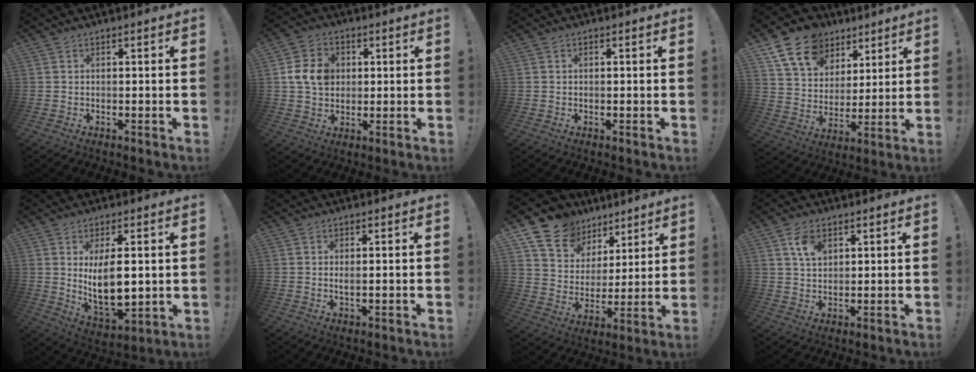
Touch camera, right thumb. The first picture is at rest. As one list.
[{"total": 13.6, "force": [1.9, 10.4, 8.6], "torque": [-0.158, 0.002, 0.037]}, {"total": 0.0}, {"total": 16.0, "force": [9.3, 11.3, 6.5], "torque": [-0.101, -0.049, 0.180]}, {"total": 13.4, "force": [2.6, 5.7, 11.9], "torque": [-0.206, -0.034, 0.041]}, {"total": 1.5, "force": [0.5, 0.2, 1.4], "torque": [-0.013, -0.007, 0.005]}, {"total": 13.2, "force": [9.0, 9.1, 3.3], "torque": [-0.066, -0.062, 0.179]}, {"total": 5.9, "force": [2.8, 3.7, 3.7], "torque": [-0.049, -0.010, 0.049]}]